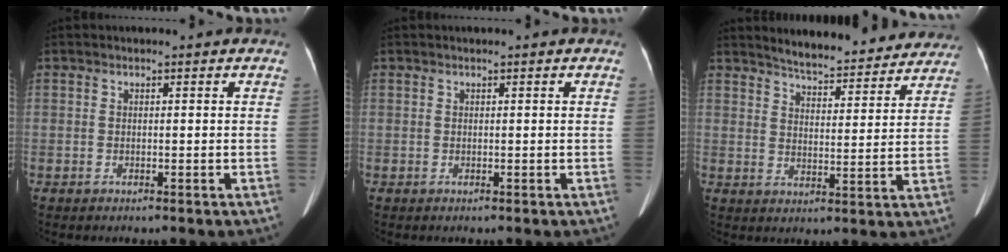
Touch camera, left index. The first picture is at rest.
{"total": 0.0}
{"total": 13.7, "force": [12.7, 2.5, 4.3], "torque": [-0.050, 0.000, 0.163]}